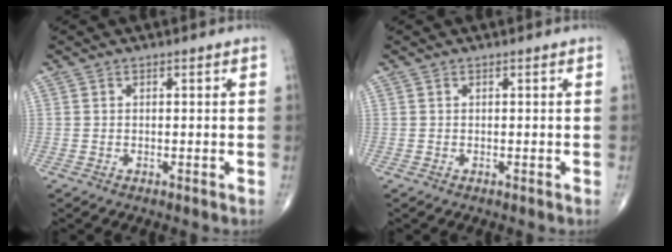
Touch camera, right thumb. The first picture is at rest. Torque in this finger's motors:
{"motor_torque": [0.19, 0.03, 0.02, 0.14, 0.02]}